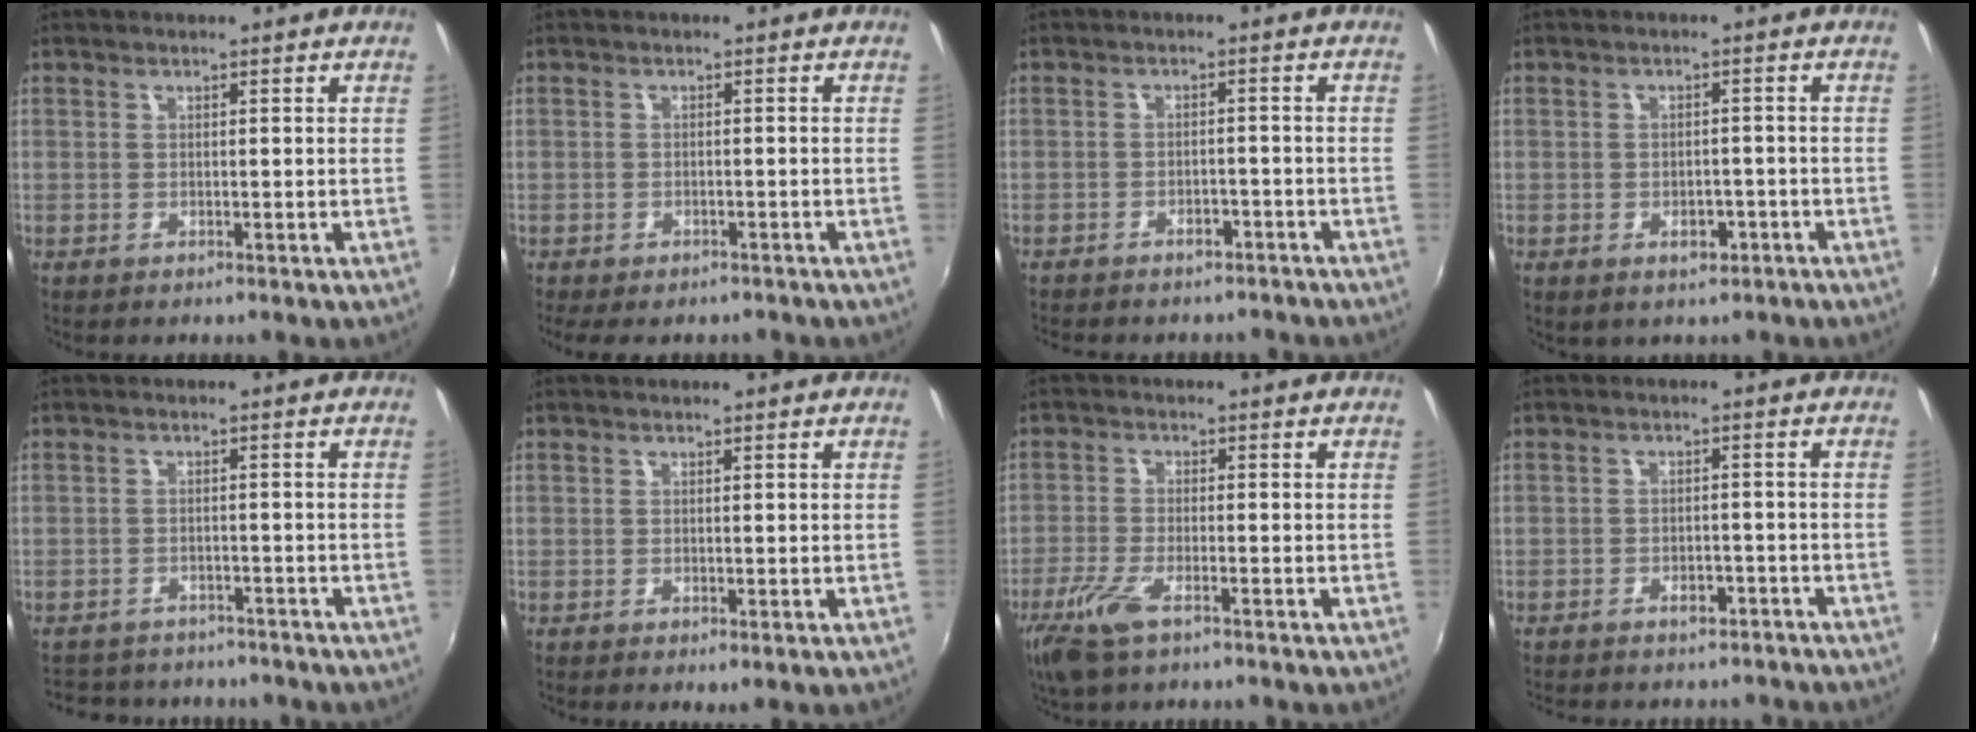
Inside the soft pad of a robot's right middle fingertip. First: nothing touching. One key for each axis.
{"total": 4.6, "fx": -3.3, "fy": 2.6, "fz": 1.9, "tx": -0.040, "ty": -0.009, "tz": -0.045}
{"total": 7.0, "fx": -6.1, "fy": 2.8, "fz": 2.1, "tx": -0.055, "ty": -0.002, "tz": -0.078}
{"total": 3.9, "fx": -2.1, "fy": 2.8, "fz": 1.8, "tx": -0.037, "ty": -0.002, "tz": -0.022}
{"total": 10.9, "fx": -9.2, "fy": 4.7, "fz": 3.5, "tx": -0.084, "ty": -0.002, "tz": -0.126}
{"total": 0.5, "fx": 0.4, "fy": 0.1, "fz": 0.4, "tx": -0.006, "ty": 0.002, "tz": 0.005}
{"total": 7.0, "fx": -4.4, "fy": 2.1, "fz": 5.0, "tx": -0.124, "ty": -0.019, "tz": -0.087}
{"total": 7.2, "fx": -6.1, "fy": 2.9, "fz": 2.2, "tx": -0.053, "ty": 0.002, "tz": -0.077}